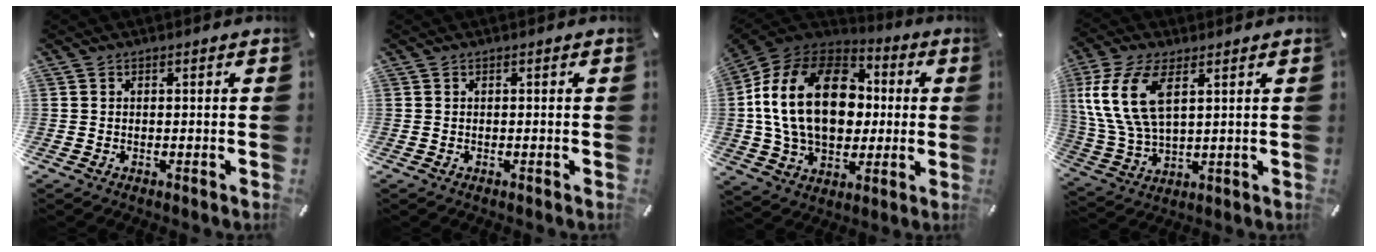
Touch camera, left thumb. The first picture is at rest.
{"total": 0.0}
{"total": 24.0, "force": [2.1, 16.9, 16.9], "torque": [-0.338, 0.017, 0.035]}
{"total": 13.3, "force": [5.0, 6.9, 10.3], "torque": [-0.248, -0.010, 0.088]}